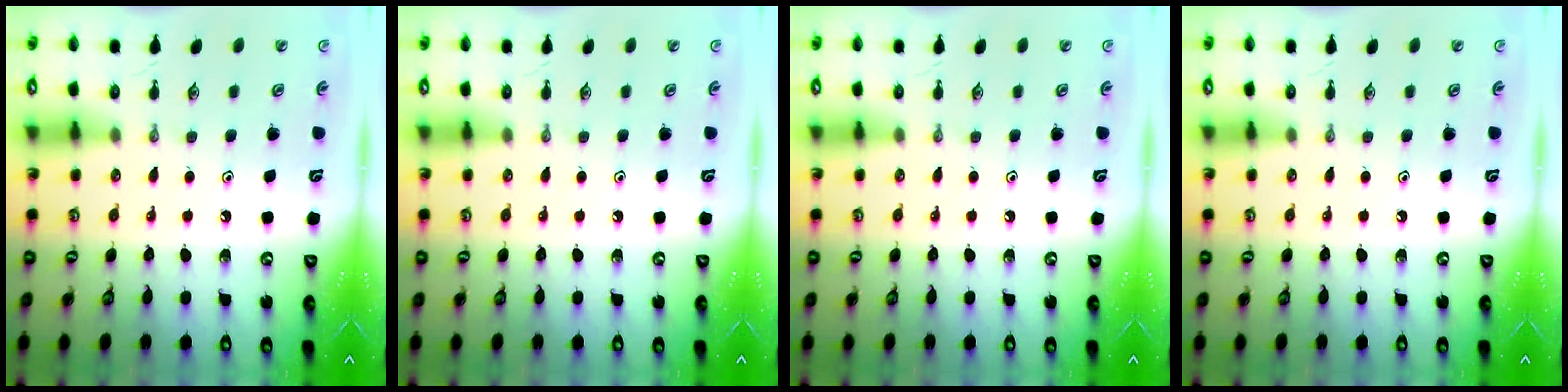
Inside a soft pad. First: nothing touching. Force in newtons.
{"total": 0.0}
{"total": 0.0}
{"total": 0.0}